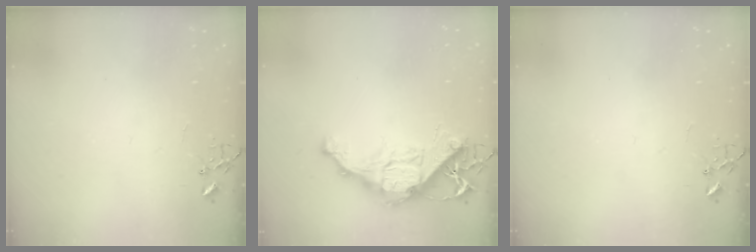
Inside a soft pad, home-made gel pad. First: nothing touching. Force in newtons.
{"total": 14.0, "press": 13.9, "slide": 1.2}
{"total": 0.0}